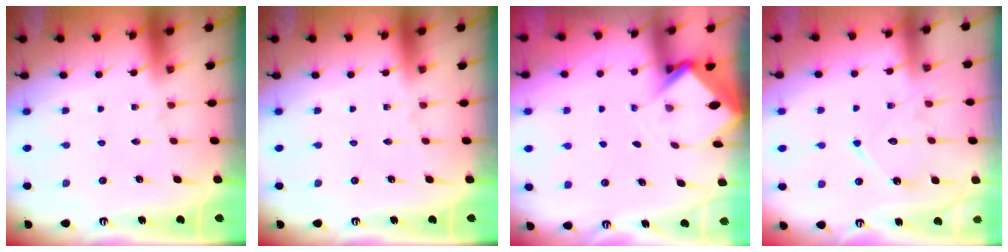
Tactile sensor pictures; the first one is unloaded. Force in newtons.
{"total": 0.0}
{"total": 3.0, "press": 3.0, "slide": 0.2}
{"total": 11.6, "press": 11.6, "slide": 0.6}